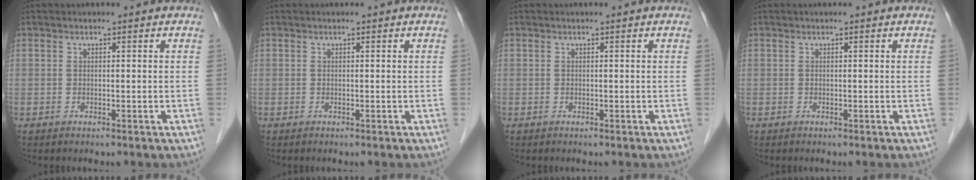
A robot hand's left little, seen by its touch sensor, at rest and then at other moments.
{"total": 0.0}
{"total": 0.0}
{"total": 0.0}